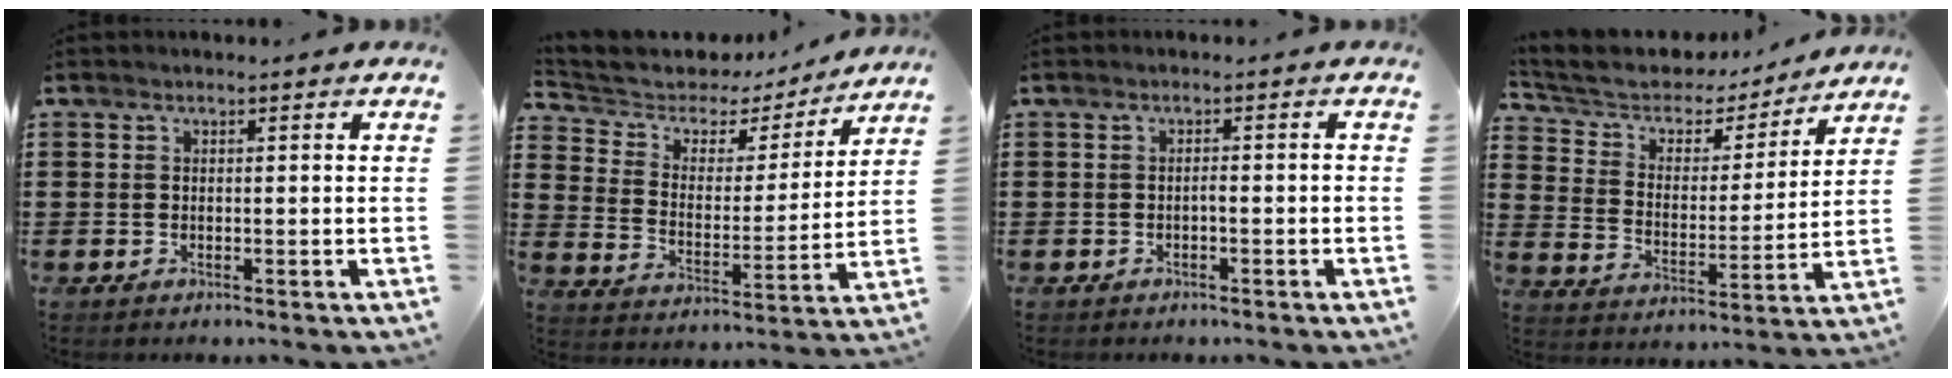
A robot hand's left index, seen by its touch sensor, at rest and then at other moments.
{"total": 4.4, "force": [3.5, 2.7, 0.4], "torque": [-0.041, -0.025, 0.053]}
{"total": 0.9, "force": [-0.6, 0.1, 0.7], "torque": [-0.015, -0.002, -0.013]}
{"total": 6.2, "force": [5.5, 2.6, 1.2], "torque": [-0.060, -0.036, 0.092]}